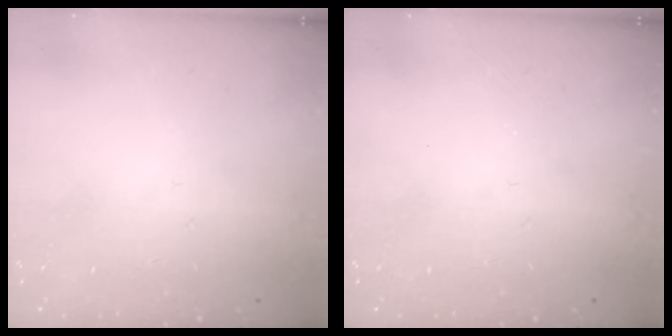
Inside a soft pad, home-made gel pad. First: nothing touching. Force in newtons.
{"total": 0.0}